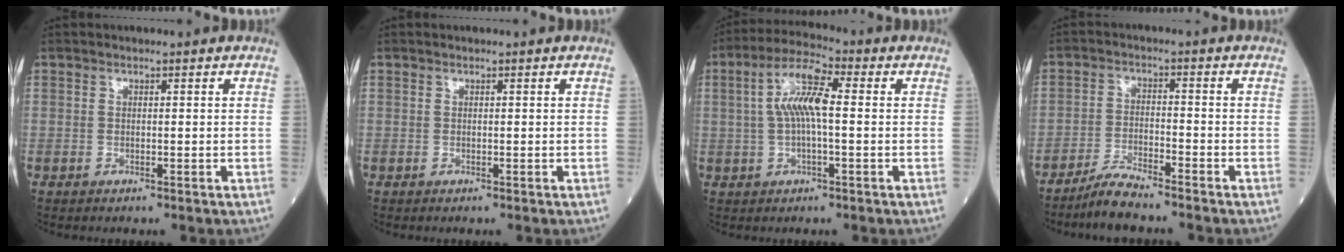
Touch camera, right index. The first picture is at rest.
{"total": 0.0}
{"total": 8.6, "force": [1.0, 2.1, 8.3], "torque": [-0.171, 0.022, 0.015]}
{"total": 5.2, "force": [-4.6, 0.1, 2.3], "torque": [-0.047, -0.017, -0.089]}